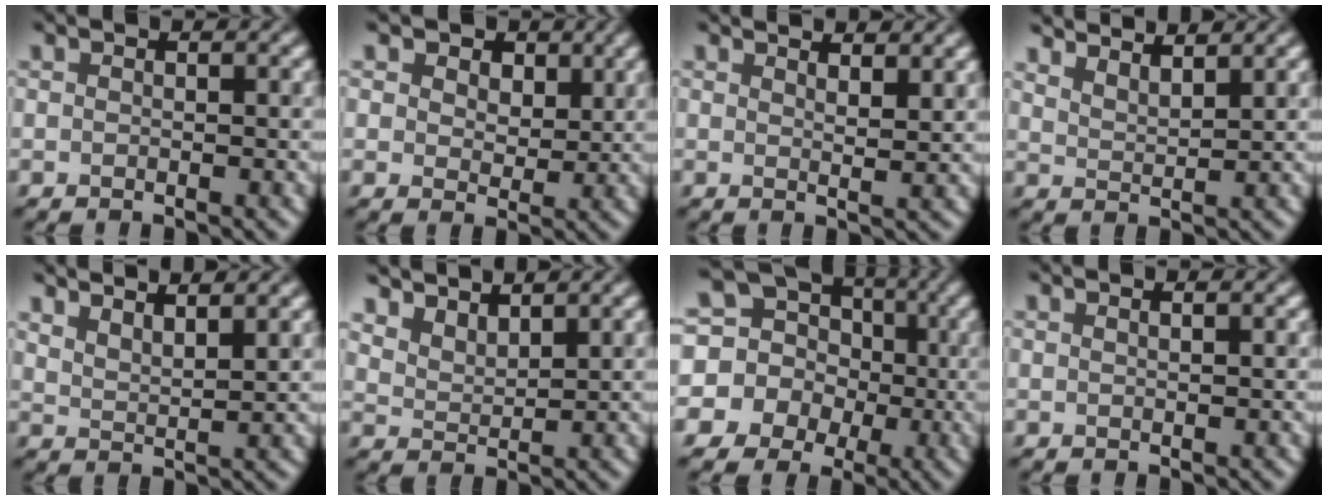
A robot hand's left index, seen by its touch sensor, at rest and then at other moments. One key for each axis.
{"total": 4.9, "fx": 2.6, "fy": 3.3, "fz": 2.5, "tx": -0.060, "ty": -0.005, "tz": 0.032}
{"total": 3.2, "fx": 2.5, "fy": 0.7, "fz": 1.8, "tx": -0.016, "ty": 0.006, "tz": 0.029}
{"total": 5.1, "fx": 4.6, "fy": 1.1, "fz": 1.9, "tx": -0.018, "ty": 0.013, "tz": 0.054}
{"total": 4.3, "fx": 3.7, "fy": 0.9, "fz": 2.0, "tx": -0.017, "ty": 0.011, "tz": 0.048}
{"total": 3.9, "fx": 3.5, "fy": 1.2, "fz": 1.2, "tx": -0.032, "ty": -0.006, "tz": 0.070}
{"total": 15.4, "fx": 1.4, "fy": 14.0, "fz": 6.2, "tx": -0.160, "ty": 0.021, "tz": -0.016}
{"total": 1.1, "fx": 0.6, "fy": 0.4, "fz": 0.8, "tx": -0.005, "ty": 0.001, "tz": 0.001}